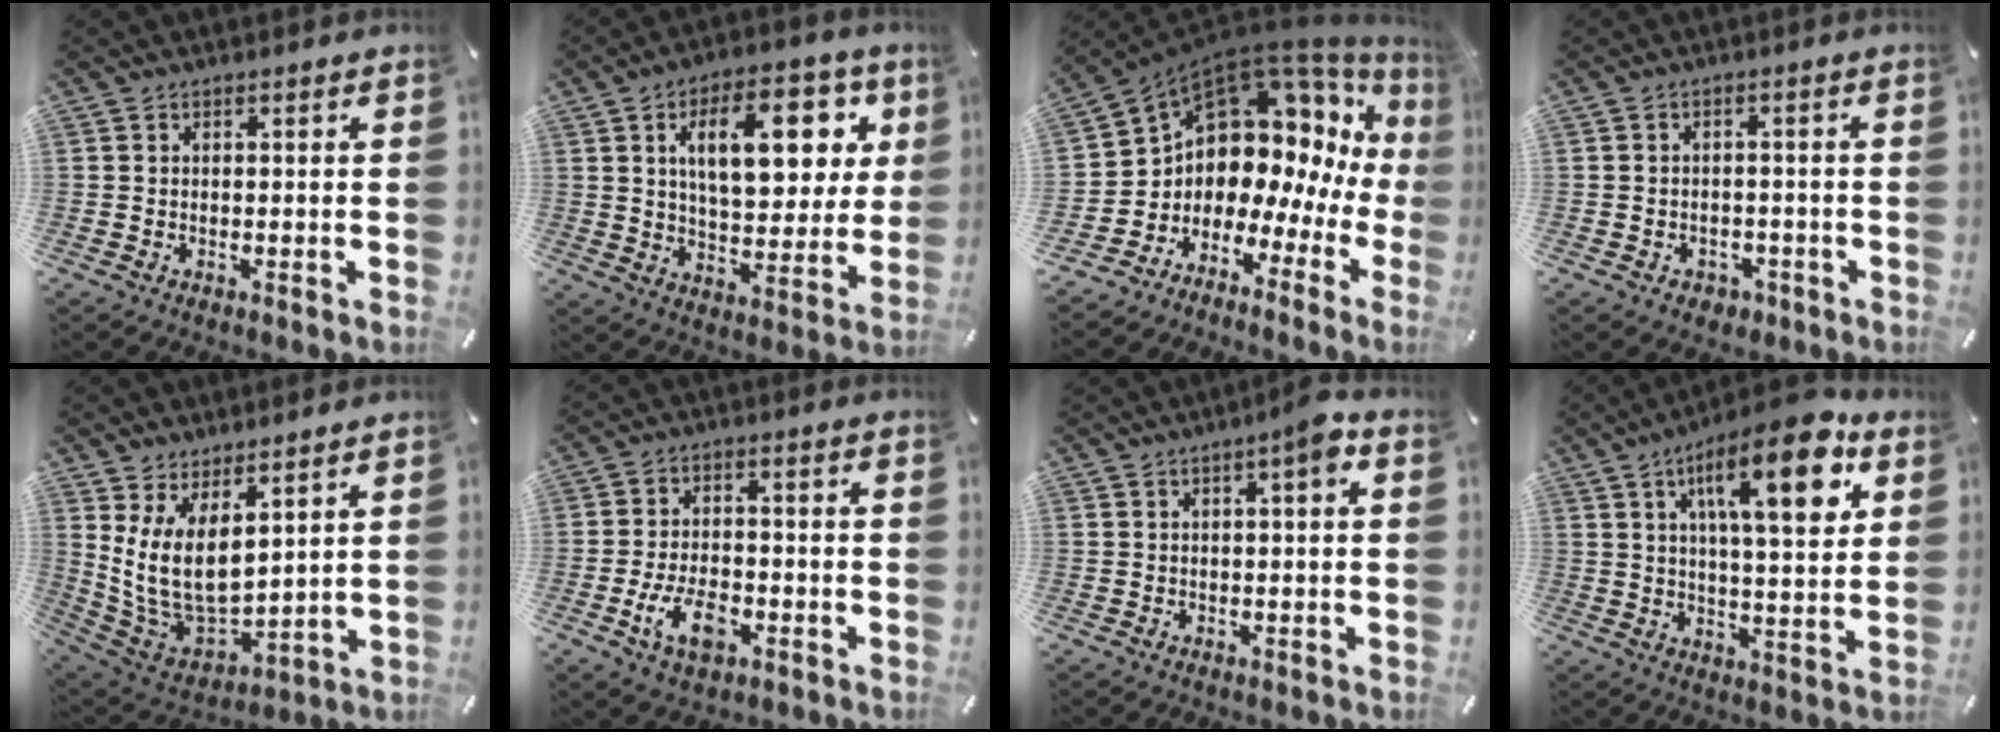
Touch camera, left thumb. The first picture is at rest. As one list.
[{"total": 19.4, "force": [7.0, 9.8, 15.2], "torque": [-0.220, -0.006, 0.108]}, {"total": 8.7, "force": [5.0, 6.6, 2.6], "torque": [-0.063, -0.083, 0.094]}, {"total": 2.9, "force": [-1.3, 2.4, 1.0], "torque": [-0.018, 0.004, -0.024]}, {"total": 12.8, "force": [4.5, 7.6, 9.3], "torque": [-0.188, -0.050, 0.095]}, {"total": 8.6, "force": [-3.3, 4.9, 6.2], "torque": [-0.128, 0.004, -0.062]}, {"total": 4.1, "force": [1.3, 0.5, 3.8], "torque": [-0.059, -0.005, 0.017]}, {"total": 18.2, "force": [8.0, 6.0, 15.2], "torque": [-0.225, -0.023, 0.117]}]